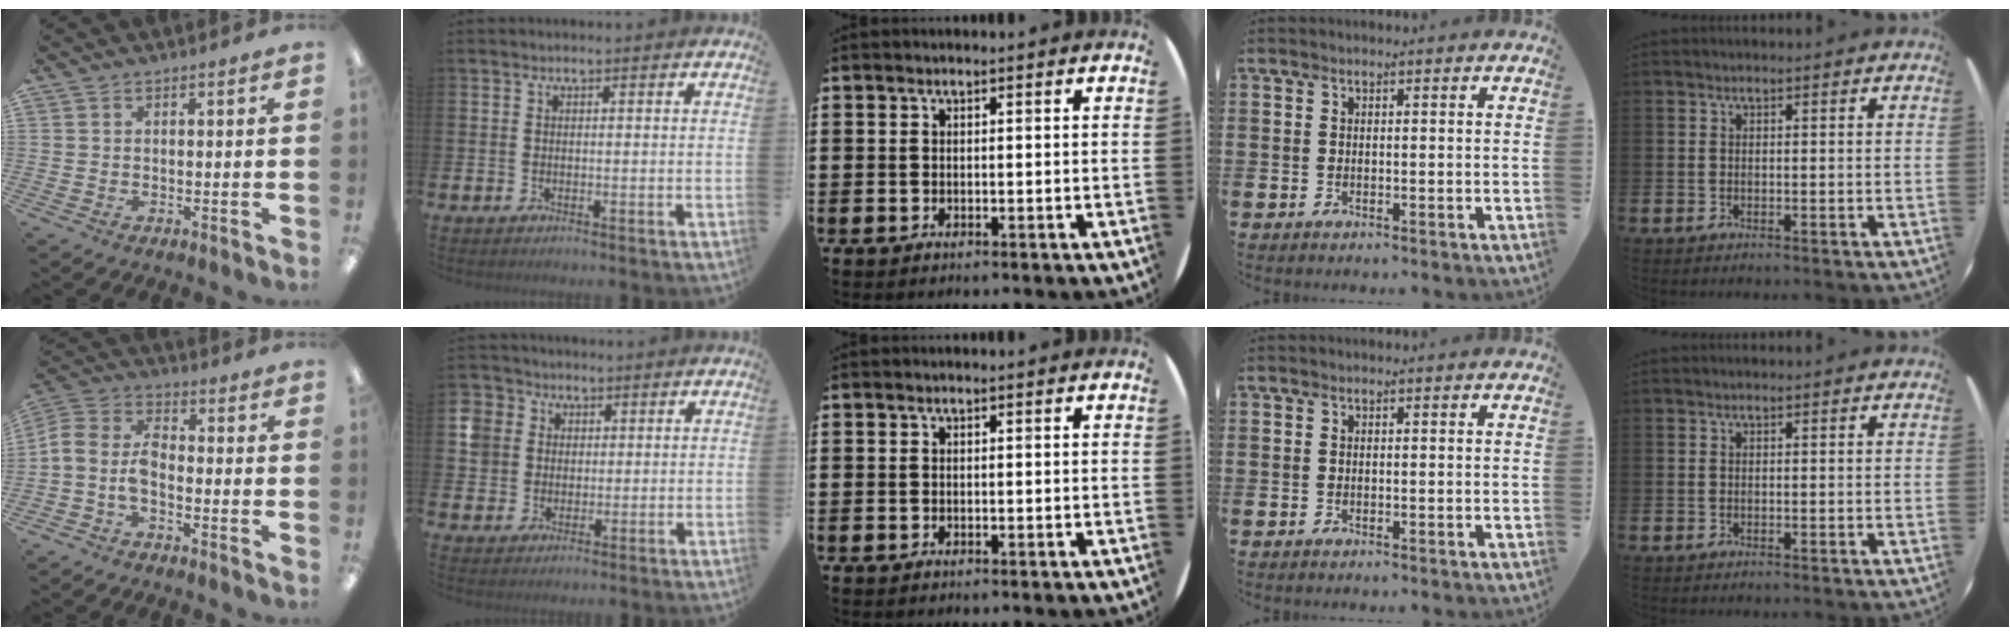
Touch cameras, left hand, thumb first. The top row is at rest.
{"thumb": {"total": 9.1, "force": [-2.7, 5.6, 6.5], "torque": [-0.148, -0.005, -0.050]}, "index": {"total": 5.2, "force": [1.9, 4.8, 0.1], "torque": [-0.015, 0.005, 0.031]}}